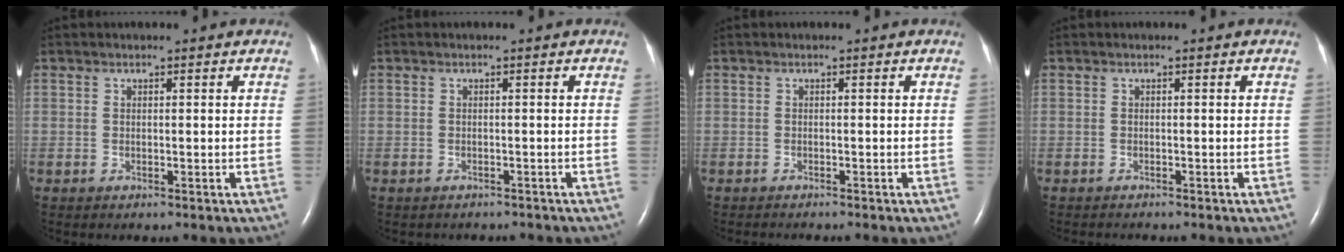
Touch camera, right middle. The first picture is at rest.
{"total": 2.8, "force": [-2.5, 1.2, 0.4], "torque": [-0.011, 0.000, -0.029]}
{"total": 2.0, "force": [-1.8, 0.0, 0.8], "torque": [-0.010, -0.003, -0.023]}
{"total": 1.5, "force": [-1.4, 0.3, 0.4], "torque": [-0.010, -0.004, -0.016]}